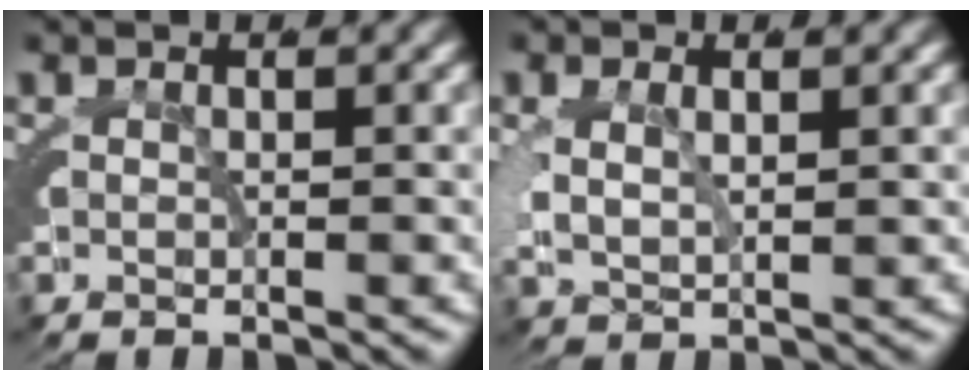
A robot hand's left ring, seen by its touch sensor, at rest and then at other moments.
{"total": 2.8, "force": [0.6, 2.0, 1.8], "torque": [-0.054, -0.009, 0.021]}